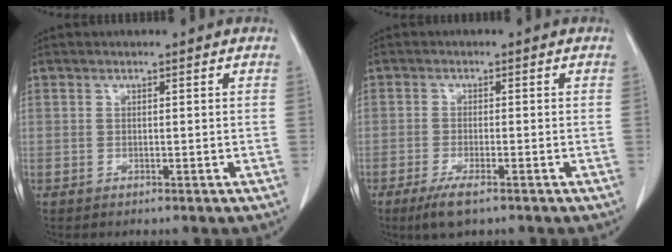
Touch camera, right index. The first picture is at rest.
{"total": 4.4, "force": [-2.9, 0.7, 3.2], "torque": [-0.067, -0.010, -0.049]}